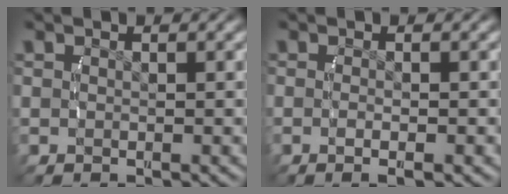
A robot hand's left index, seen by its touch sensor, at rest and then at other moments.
{"total": 1.8, "force": [-1.0, -0.1, 1.4], "torque": [-0.025, -0.002, -0.015]}